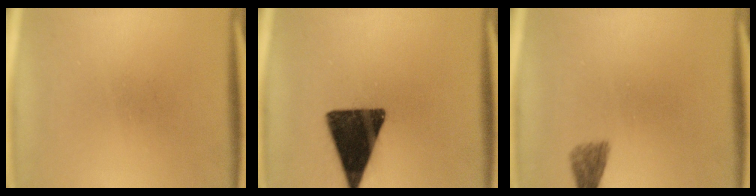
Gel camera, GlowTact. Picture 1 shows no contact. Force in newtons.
{"total": 16.4}
{"total": 2.4}